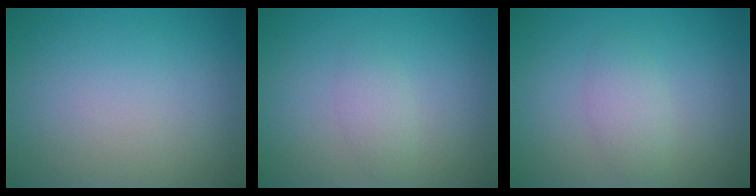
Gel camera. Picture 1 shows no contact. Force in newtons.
{"total": 1.4, "press": 1.4, "slide": 0.0}
{"total": 1.9, "press": 1.9, "slide": 0.0}